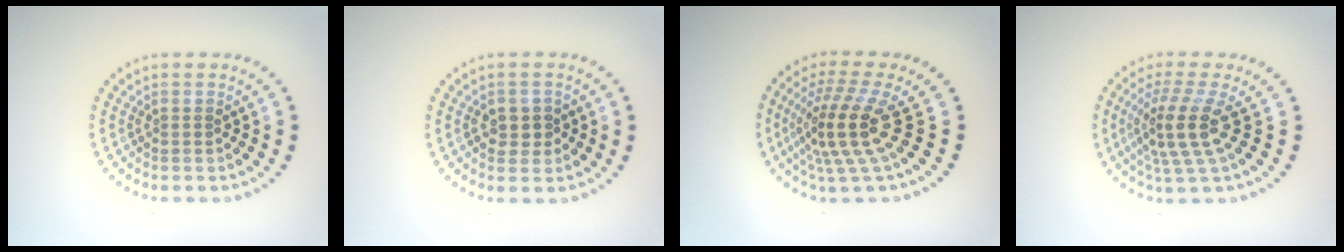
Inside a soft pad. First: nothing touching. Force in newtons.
{"total": 1.7, "press": 1.7, "slide": 0.3}
{"total": 5.1, "press": 3.7, "slide": 3.6}
{"total": 4.3, "press": 3.2, "slide": 3.0}